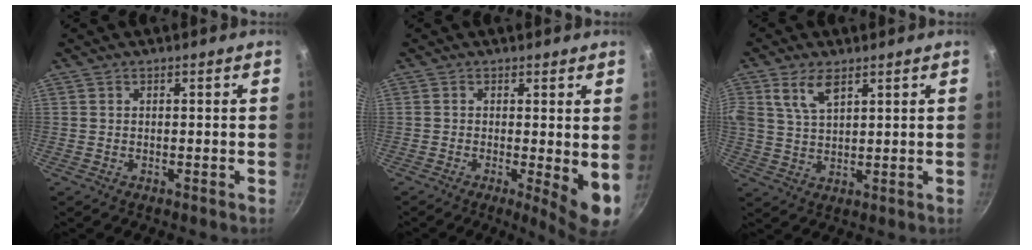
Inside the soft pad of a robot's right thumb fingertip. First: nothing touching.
{"total": 6.6, "force": [-0.5, 1.6, 6.4], "torque": [-0.084, -0.014, -0.005]}
{"total": 6.2, "force": [3.3, 3.1, 4.4], "torque": [-0.081, -0.012, 0.066]}